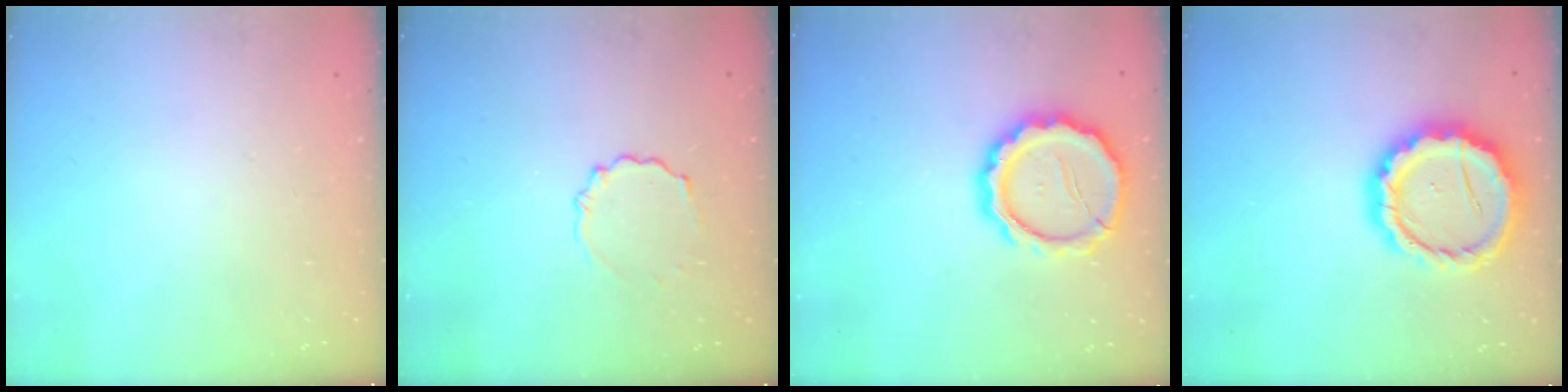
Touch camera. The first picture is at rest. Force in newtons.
{"total": 3.5, "press": 3.3, "slide": 1.2}
{"total": 15.3, "press": 15.0, "slide": 2.8}
{"total": 14.4, "press": 14.3, "slide": 1.2}